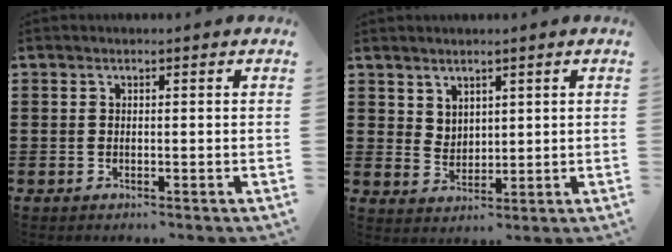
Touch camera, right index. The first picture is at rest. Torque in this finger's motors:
{"motor_torque": [-0.39, 0.26, -0.01, 0.00]}